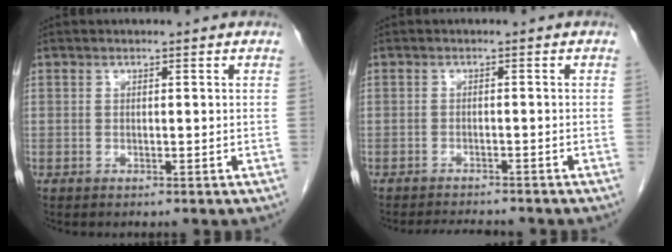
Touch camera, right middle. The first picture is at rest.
{"total": 5.0, "force": [-4.8, 0.7, 1.3], "torque": [-0.017, -0.007, -0.071]}